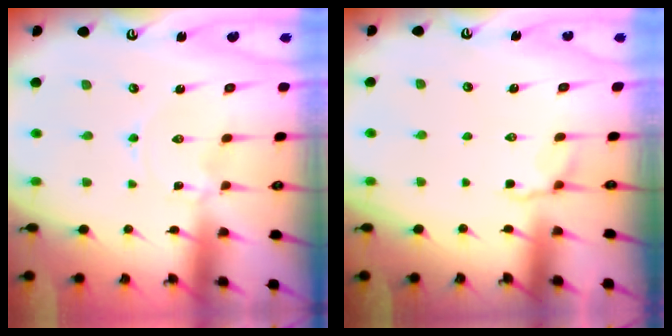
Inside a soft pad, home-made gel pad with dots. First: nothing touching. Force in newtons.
{"total": 2.5, "press": 1.9, "slide": 1.6}